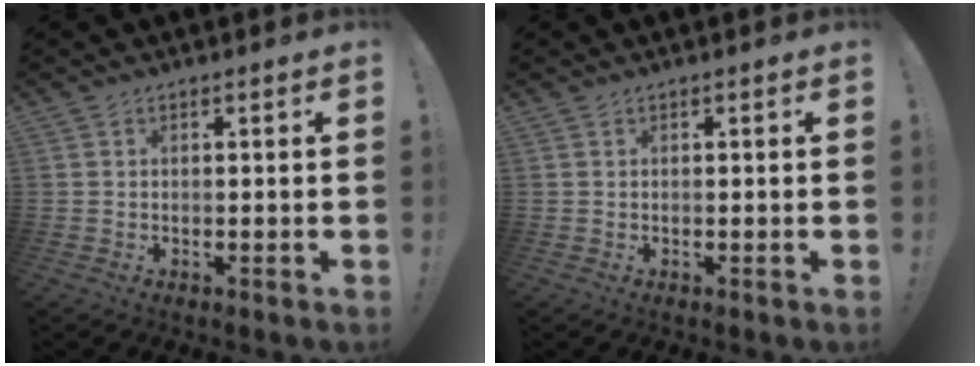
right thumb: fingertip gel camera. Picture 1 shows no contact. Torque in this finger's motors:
{"motor_torque": [-0.05, -0.29, -0.05, 0.14, 0.00]}